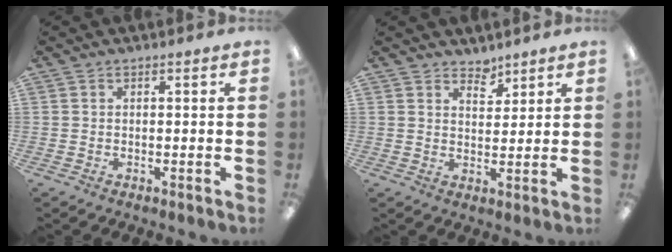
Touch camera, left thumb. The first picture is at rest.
{"total": 3.9, "force": [3.5, 1.5, 0.5], "torque": [0.007, -0.027, 0.063]}